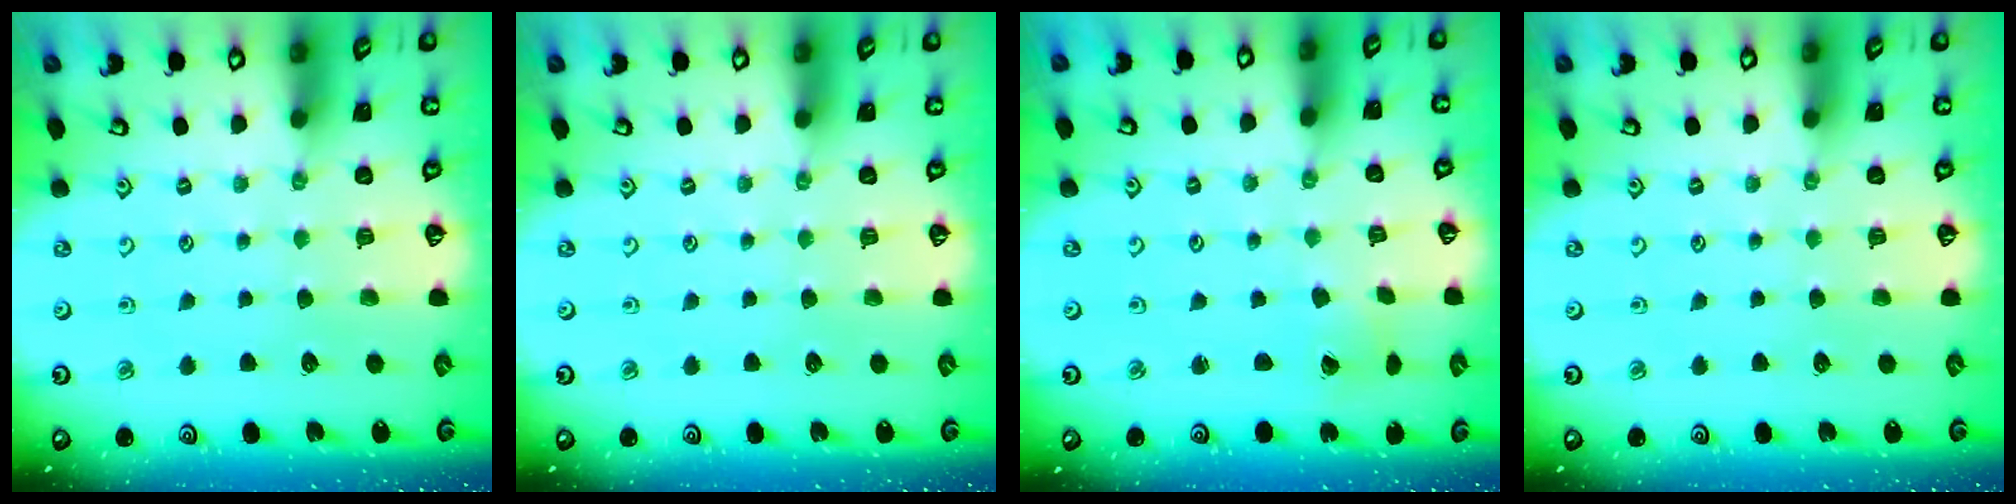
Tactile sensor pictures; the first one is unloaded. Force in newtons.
{"total": 0.0}
{"total": 2.4, "press": 2.4, "slide": 0.3}
{"total": 0.0}